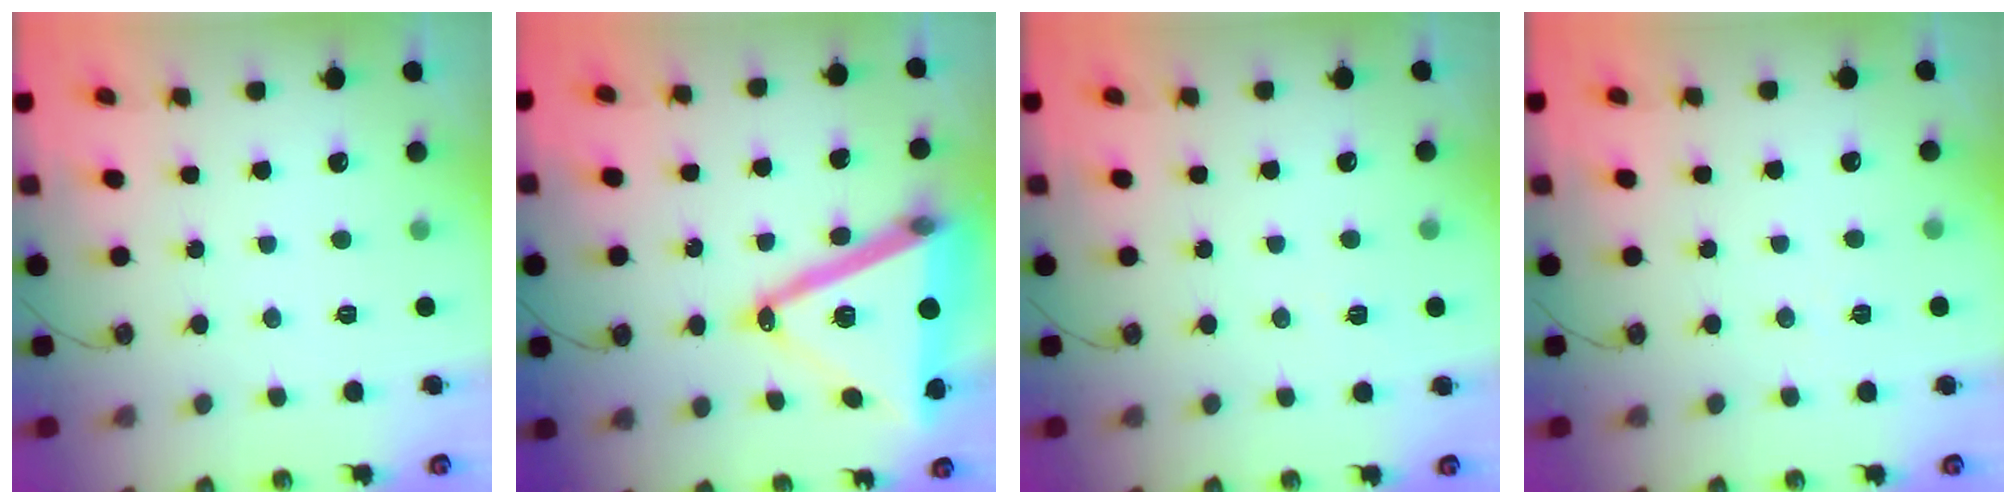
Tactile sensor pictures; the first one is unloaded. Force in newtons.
{"total": 23.9, "press": 23.6, "slide": 3.7}
{"total": 2.3, "press": 1.3, "slide": 1.9}
{"total": 5.1, "press": 2.7, "slide": 4.3}